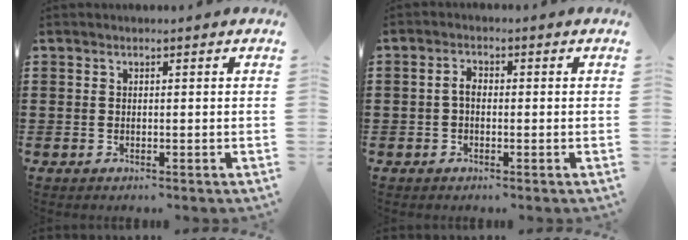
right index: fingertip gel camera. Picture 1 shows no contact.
{"total": 2.2, "force": [-0.4, 1.2, 1.8], "torque": [-0.042, 0.001, -0.011]}